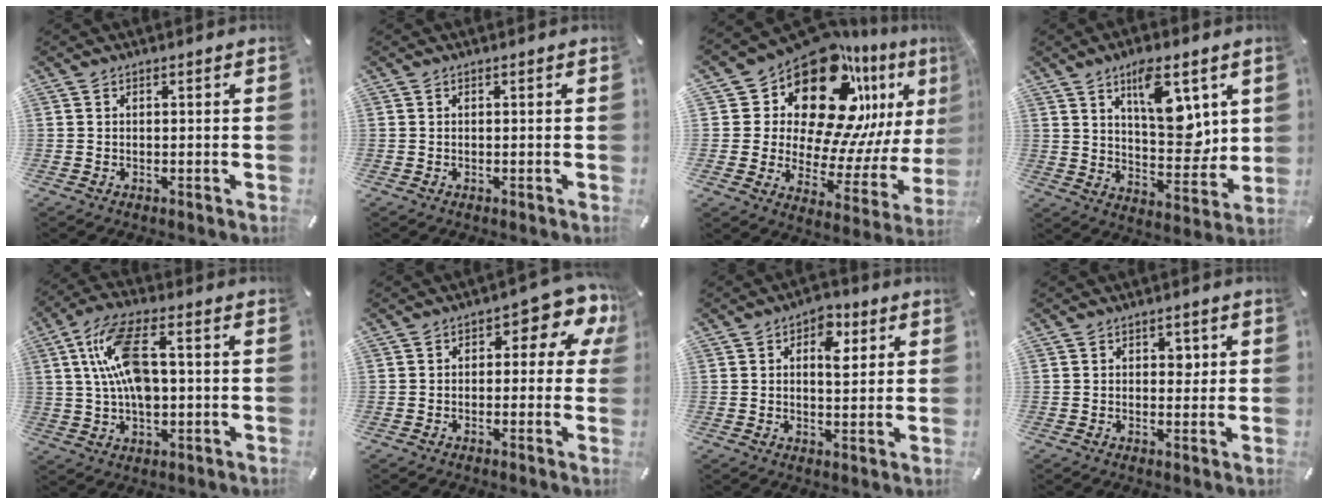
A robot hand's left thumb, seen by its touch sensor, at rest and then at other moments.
{"total": 0.0}
{"total": 23.4, "force": [14.2, 12.7, 13.5], "torque": [-0.214, -0.126, 0.239]}
{"total": 14.2, "force": [6.3, 7.0, 10.6], "torque": [-0.137, -0.032, 0.108]}
{"total": 12.9, "force": [1.5, 6.7, 11.0], "torque": [-0.230, 0.004, 0.027]}
{"total": 8.2, "force": [2.7, 4.0, 6.6], "torque": [-0.081, -0.022, 0.039]}
{"total": 7.1, "force": [2.4, 4.3, 5.1], "torque": [-0.044, -0.012, 0.030]}
{"total": 2.9, "force": [0.7, 2.1, 1.9], "torque": [-0.008, -0.004, 0.001]}